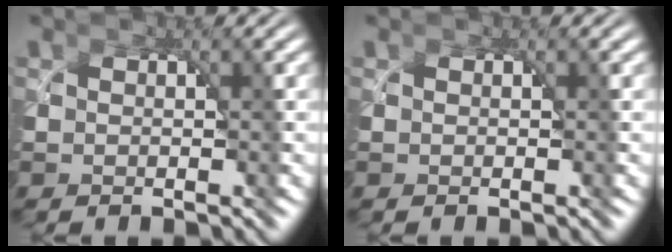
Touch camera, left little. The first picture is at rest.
{"total": 0.0}